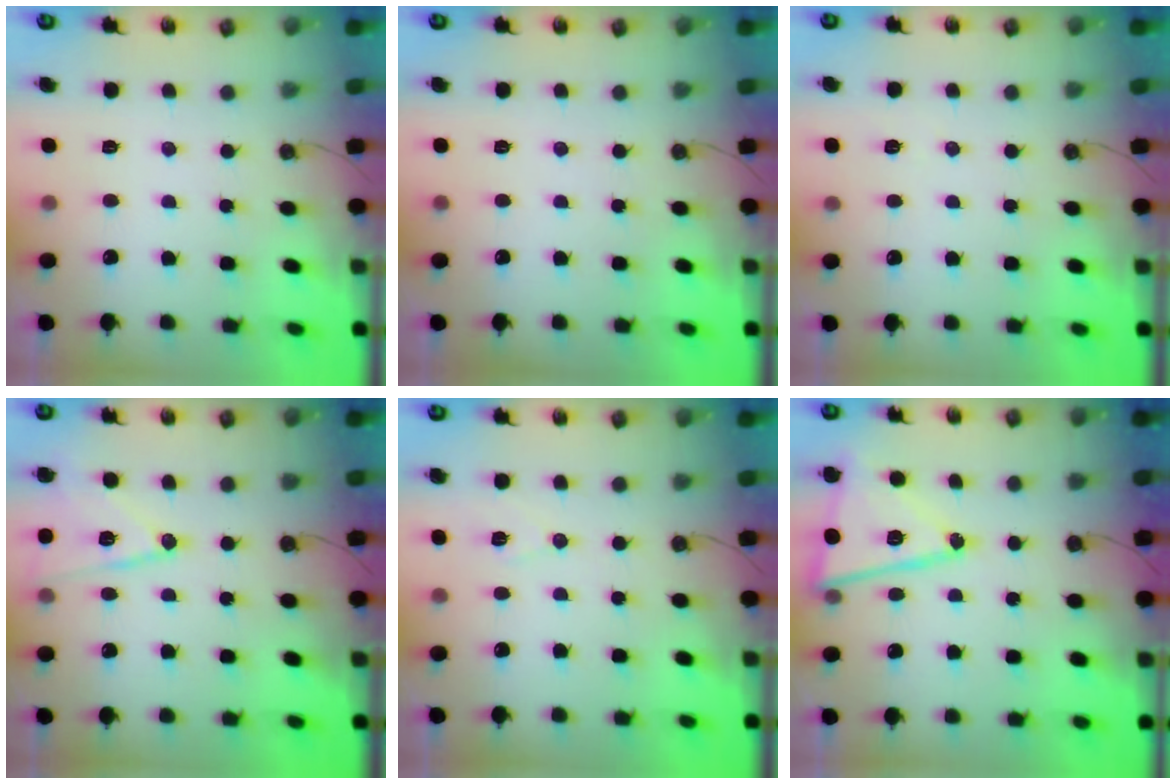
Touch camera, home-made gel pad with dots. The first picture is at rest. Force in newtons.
{"total": 0.0}
{"total": 5.6, "press": 3.6, "slide": 4.4}
{"total": 12.3, "press": 12.3, "slide": 0.2}
{"total": 7.9, "press": 6.6, "slide": 4.2}
{"total": 14.9, "press": 14.8, "slide": 1.8}